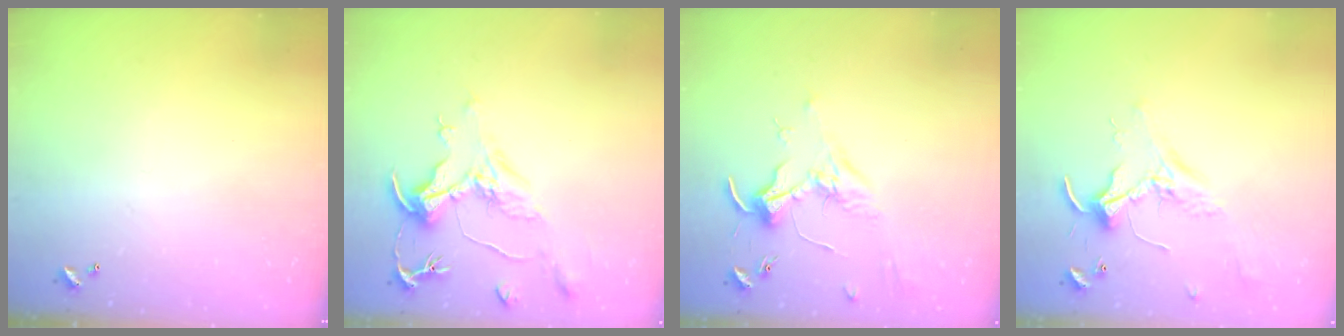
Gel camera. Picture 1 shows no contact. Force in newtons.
{"total": 2.1, "press": 1.7, "slide": 1.3}
{"total": 1.7, "press": 1.5, "slide": 0.7}
{"total": 2.3, "press": 2.3, "slide": 0.5}